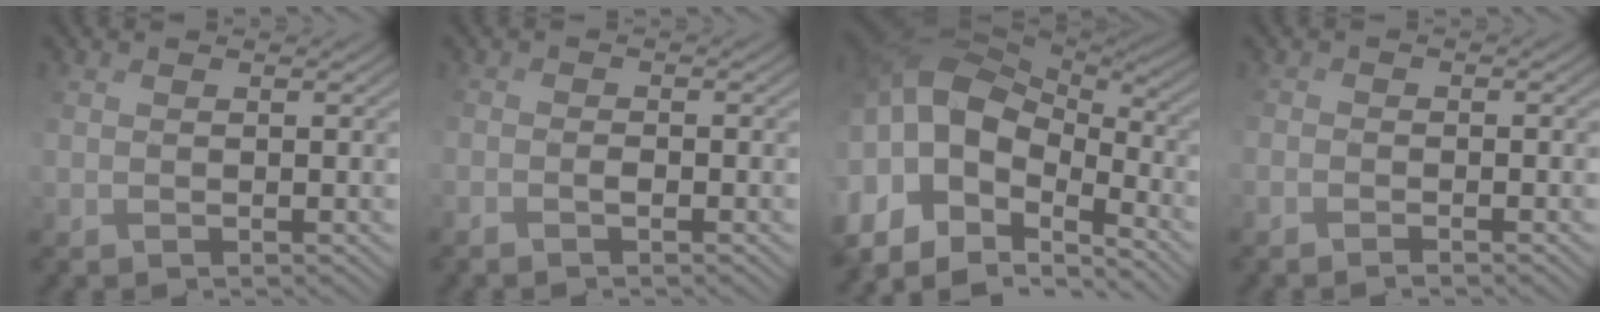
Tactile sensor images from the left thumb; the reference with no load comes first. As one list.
[{"total": 1.1, "force": [-0.8, 0.0, 0.8], "torque": [-0.011, 0.007, -0.014]}, {"total": 15.8, "force": [-3.2, 9.6, 12.1], "torque": [-0.285, -0.001, -0.045]}, {"total": 1.6, "force": [-1.4, 0.3, 0.7], "torque": [-0.006, 0.004, -0.021]}]